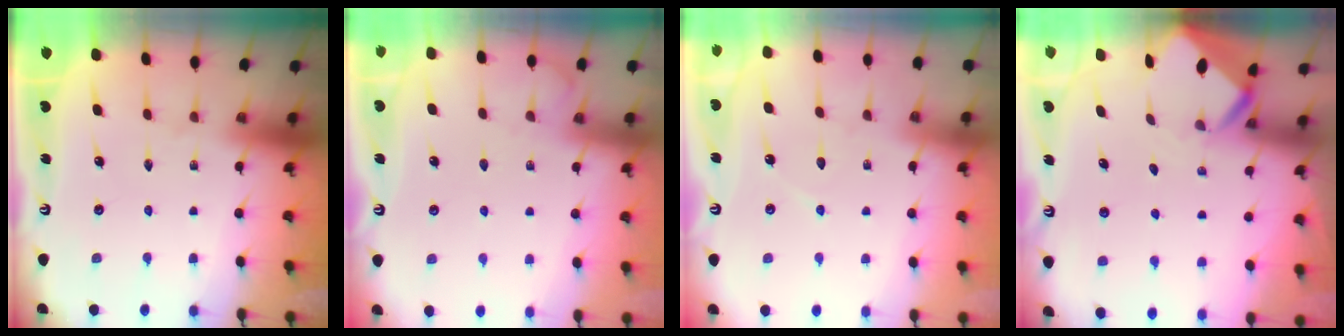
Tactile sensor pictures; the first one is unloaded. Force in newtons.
{"total": 3.8, "press": 3.8, "slide": 0.6}
{"total": 3.9, "press": 3.8, "slide": 0.5}
{"total": 3.3, "press": 3.3, "slide": 0.1}